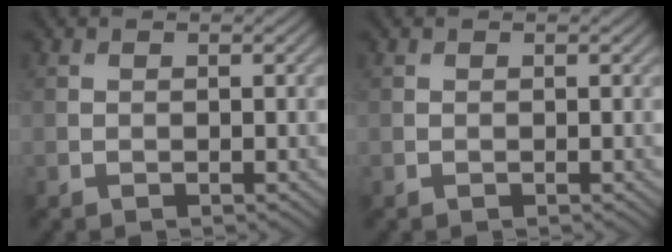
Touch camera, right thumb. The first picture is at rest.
{"total": 0.0}